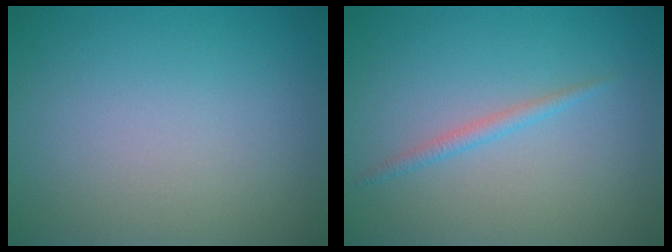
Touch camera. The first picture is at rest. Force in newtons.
{"total": 0.9, "press": 0.9, "slide": 0.1}